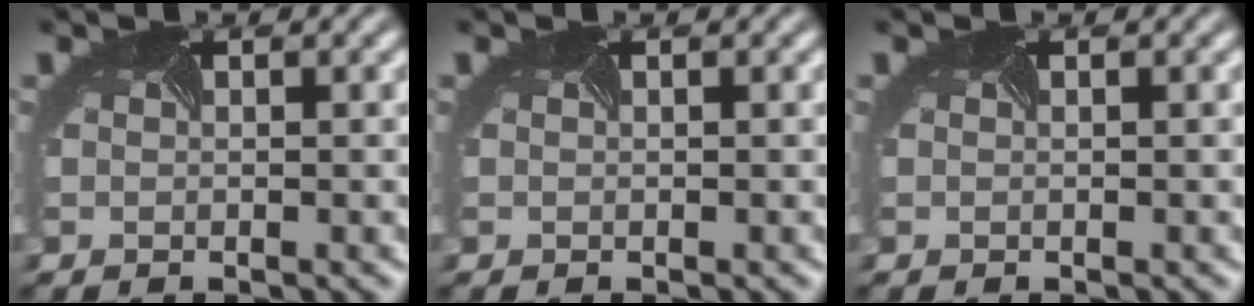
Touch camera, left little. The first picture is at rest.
{"total": 0.0}
{"total": 0.0}